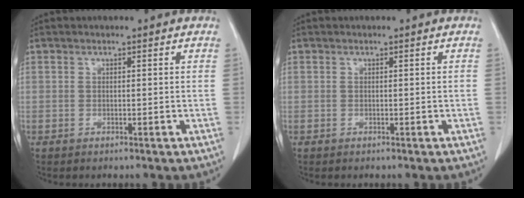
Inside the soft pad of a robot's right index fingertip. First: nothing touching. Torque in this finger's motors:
{"motor_torque": [0.09, 0.07, 0.05, 0.02]}